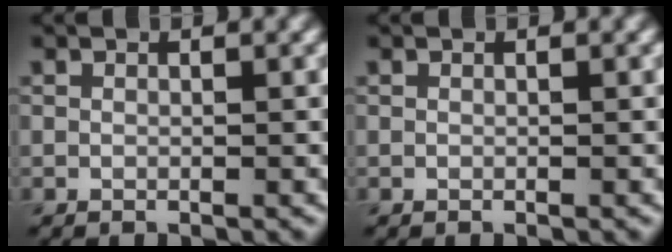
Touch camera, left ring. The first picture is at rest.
{"total": 0.0}